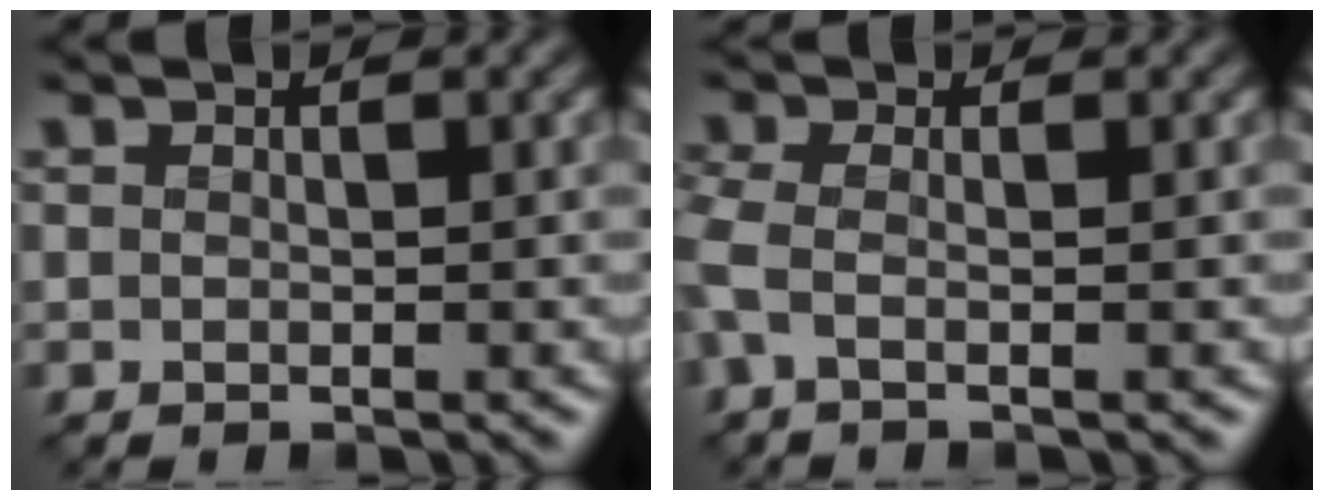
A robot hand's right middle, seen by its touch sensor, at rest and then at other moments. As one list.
[{"total": 2.1, "force": [-0.4, 0.7, 1.9], "torque": [-0.048, -0.008, -0.020]}]